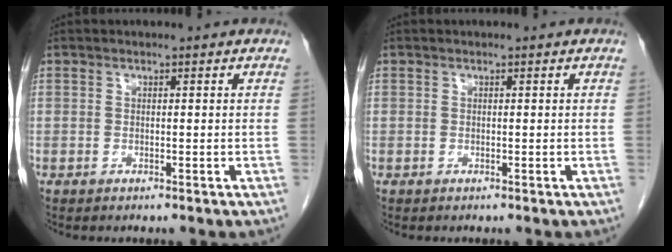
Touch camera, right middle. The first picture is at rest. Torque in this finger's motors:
{"motor_torque": [0.00, 0.00, 0.00, 0.00]}